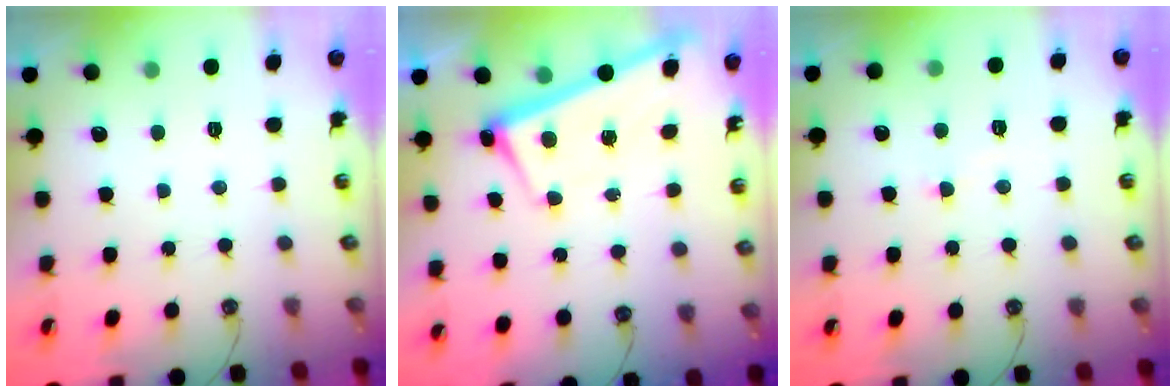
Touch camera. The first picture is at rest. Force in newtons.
{"total": 2.7, "press": 2.7, "slide": 0.4}
{"total": 2.7, "press": 2.7, "slide": 0.5}